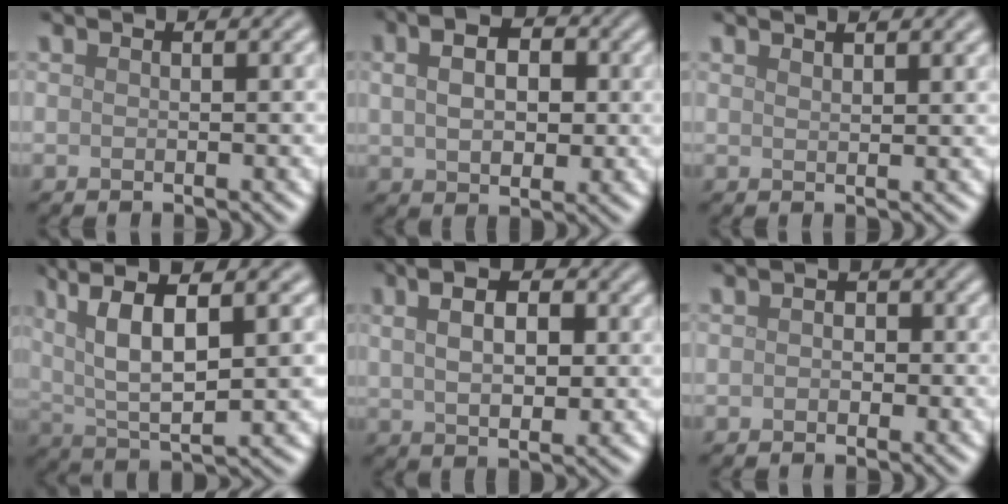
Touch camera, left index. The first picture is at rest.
{"total": 6.2, "force": [1.6, 4.0, 4.4], "torque": [-0.063, 0.009, 0.014]}
{"total": 1.9, "force": [1.6, 0.4, 0.9], "torque": [-0.004, 0.007, 0.018]}
{"total": 9.5, "force": [3.1, 3.3, 8.4], "torque": [-0.158, 0.005, 0.054]}
{"total": 6.3, "force": [2.1, 3.5, 4.8], "torque": [-0.076, 0.010, 0.027]}
{"total": 1.2, "force": [-0.1, 1.0, 0.7], "torque": [-0.007, -0.003, -0.005]}